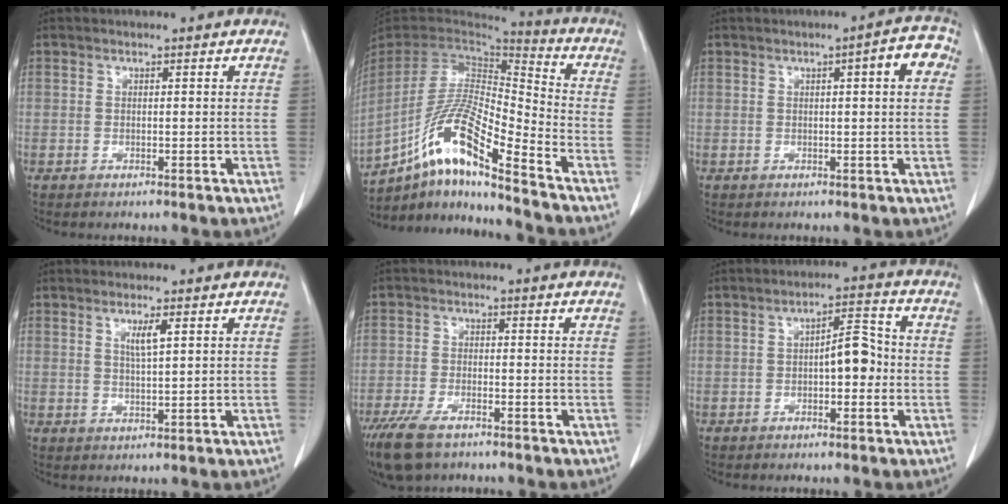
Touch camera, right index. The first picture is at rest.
{"total": 16.5, "force": [-10.4, 1.3, 12.7], "torque": [-0.257, -0.004, -0.188]}
{"total": 4.6, "force": [1.2, 0.7, 4.4], "torque": [-0.054, 0.012, 0.011]}
{"total": 2.7, "force": [1.1, 0.0, 2.5], "torque": [-0.050, -0.002, 0.022]}
{"total": 8.1, "force": [-5.9, 2.9, 4.8], "torque": [-0.096, -0.016, -0.101]}
{"total": 5.2, "force": [-0.5, 1.9, 4.8], "torque": [-0.065, 0.023, -0.007]}